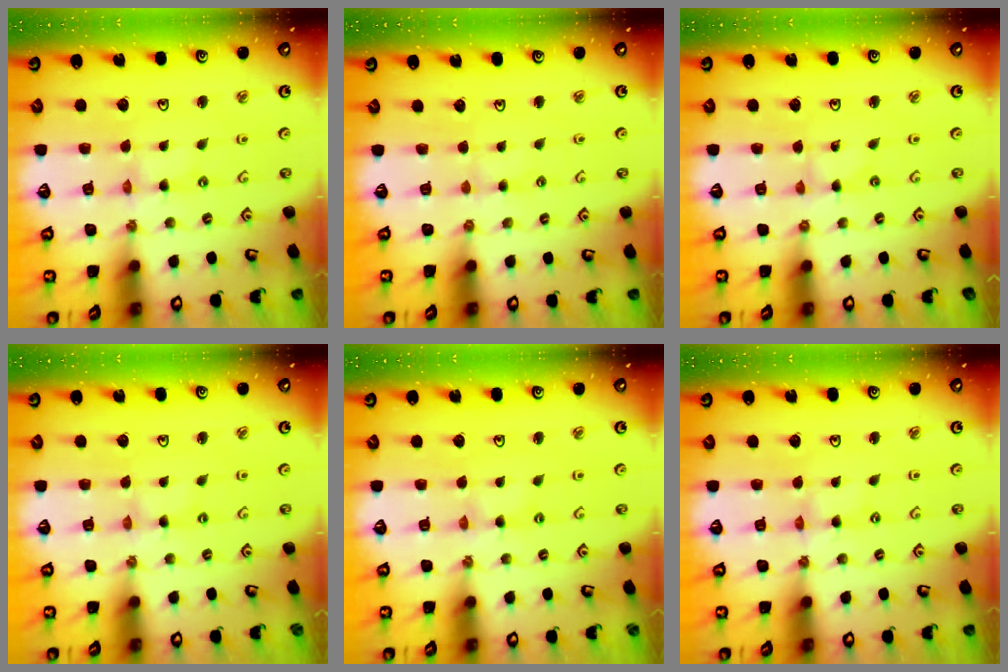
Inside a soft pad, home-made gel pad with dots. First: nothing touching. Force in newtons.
{"total": 0.8, "press": 0.8, "slide": 0.3}
{"total": 0.0}
{"total": 0.0}
{"total": 0.0}
{"total": 0.0}